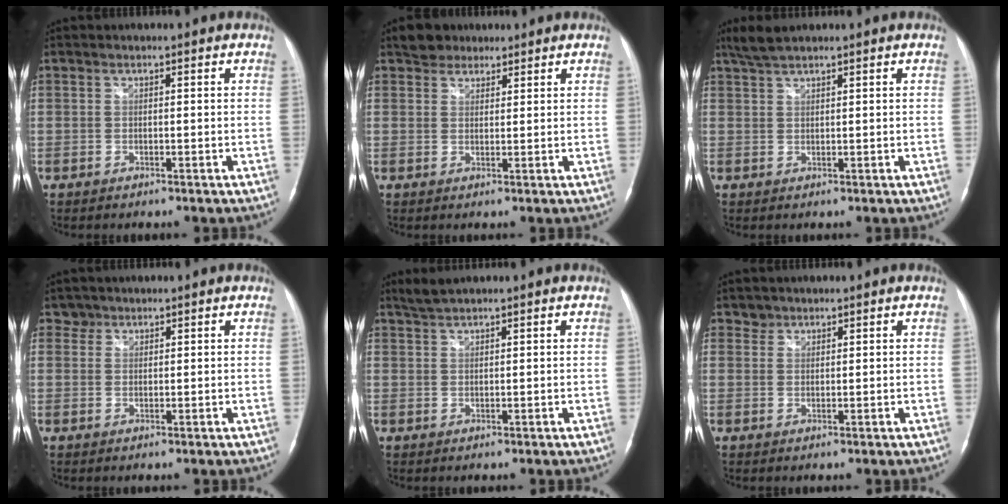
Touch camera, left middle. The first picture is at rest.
{"total": 3.4, "force": [2.6, 2.0, 0.3], "torque": [-0.009, 0.013, 0.043]}
{"total": 3.1, "force": [2.7, 0.1, 1.5], "torque": [-0.039, 0.010, 0.059]}
{"total": 1.6, "force": [1.2, 0.9, -0.4], "torque": [0.014, 0.005, 0.017]}
{"total": 2.2, "force": [2.1, -0.2, 0.8], "torque": [-0.020, 0.007, 0.045]}
{"total": 1.5, "force": [1.3, 0.8, -0.4], "torque": [0.012, 0.003, 0.017]}